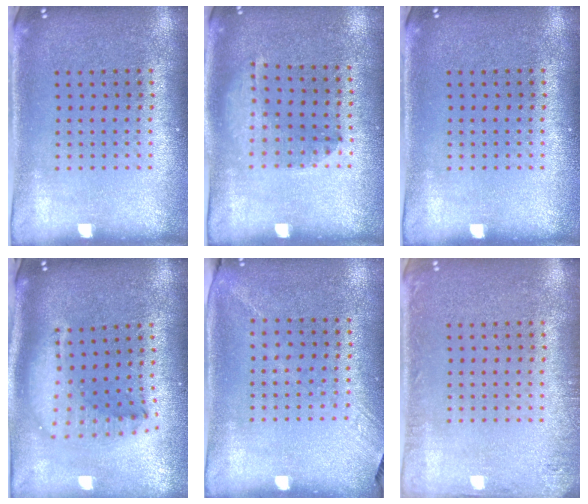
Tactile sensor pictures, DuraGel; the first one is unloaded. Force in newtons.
{"total": 1.0, "press": 1.0, "slide": 0.3}
{"total": 0.0}
{"total": 2.3, "press": 1.7, "slide": 1.5}
{"total": 1.4, "press": 1.0, "slide": 0.9}
{"total": 1.4, "press": 1.4, "slide": 0.1}